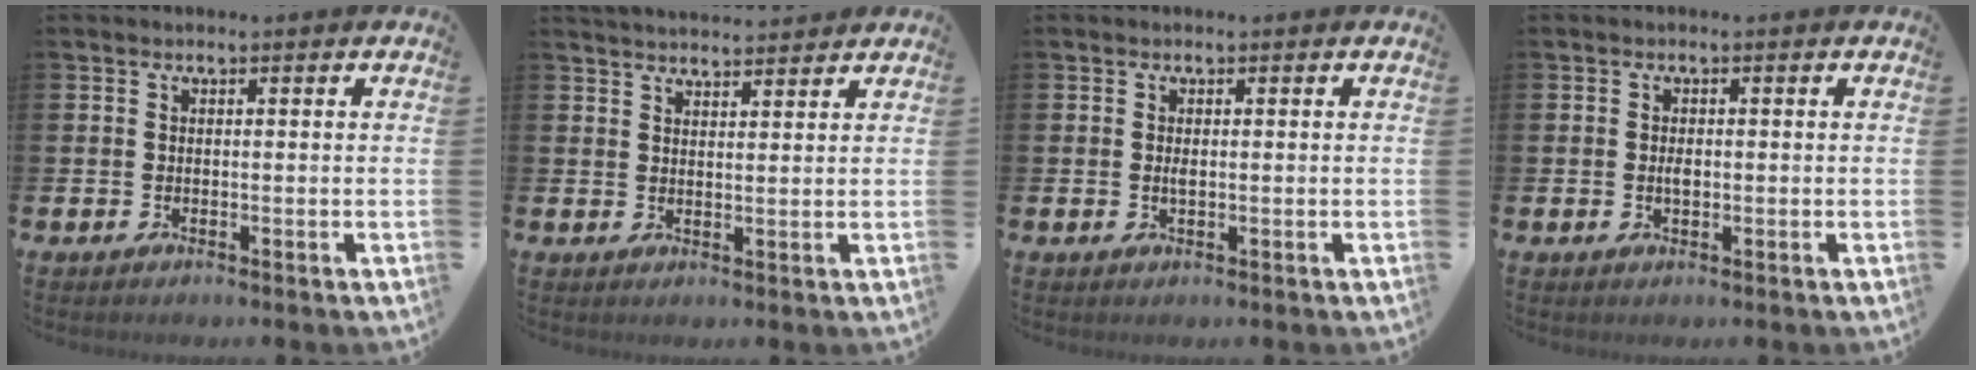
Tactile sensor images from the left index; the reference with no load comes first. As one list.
[{"total": 3.2, "force": [3.1, 0.3, 0.1], "torque": [-0.008, -0.015, 0.058]}, {"total": 0.9, "force": [0.1, 0.3, 0.8], "torque": [-0.009, -0.001, 0.000]}, {"total": 1.3, "force": [0.0, 0.6, 1.1], "torque": [-0.013, 0.000, -0.003]}]